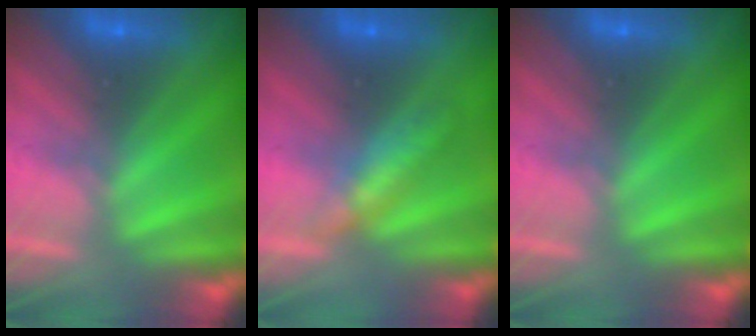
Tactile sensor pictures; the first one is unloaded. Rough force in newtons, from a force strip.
{"total": 3.4}
{"total": 0.0}